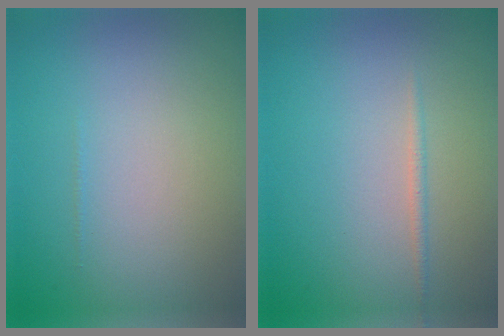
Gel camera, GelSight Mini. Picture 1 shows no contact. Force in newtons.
{"total": 0.8, "press": 0.7, "slide": 0.1}